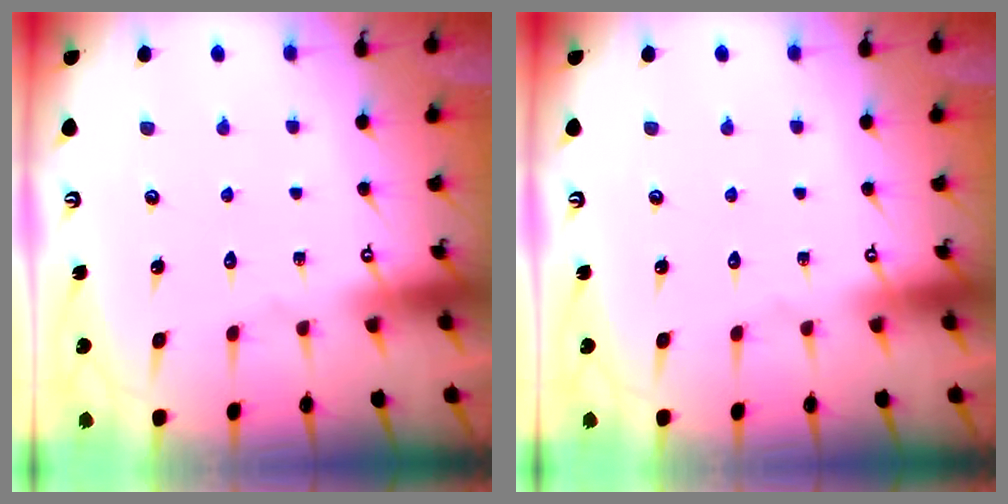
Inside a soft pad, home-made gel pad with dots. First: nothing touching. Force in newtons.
{"total": 0.0}